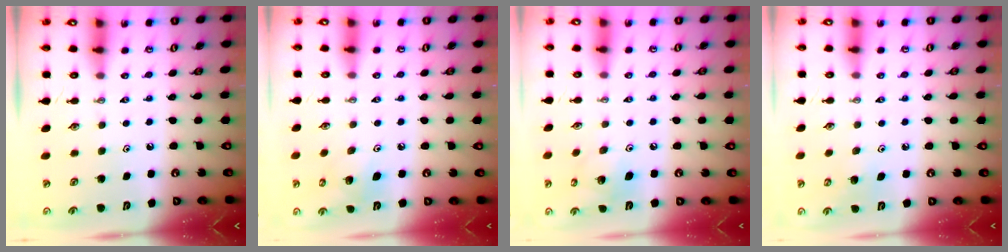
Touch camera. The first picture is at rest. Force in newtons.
{"total": 6.9, "press": 6.8, "slide": 1.4}
{"total": 10.6, "press": 10.4, "slide": 1.9}
{"total": 4.9, "press": 4.9, "slide": 0.3}